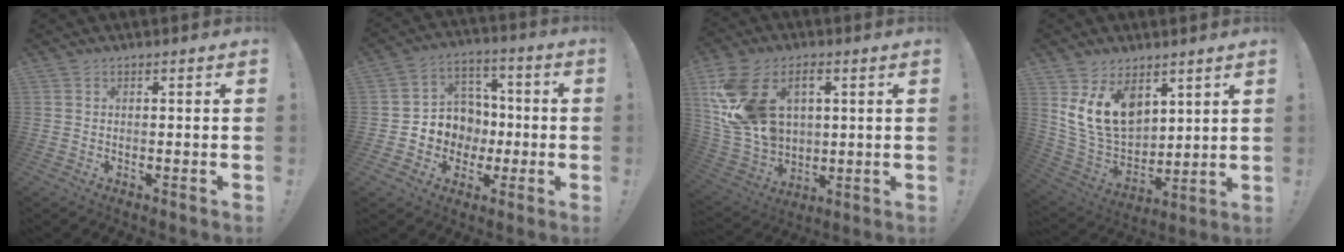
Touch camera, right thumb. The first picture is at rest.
{"total": 10.1, "force": [-1.9, 9.7, 2.2], "torque": [-0.024, 0.012, -0.023]}
{"total": 19.8, "force": [6.2, 13.7, 12.9], "torque": [-0.255, -0.033, 0.117]}
{"total": 16.7, "force": [7.6, 11.3, 9.7], "torque": [-0.179, -0.051, 0.146]}